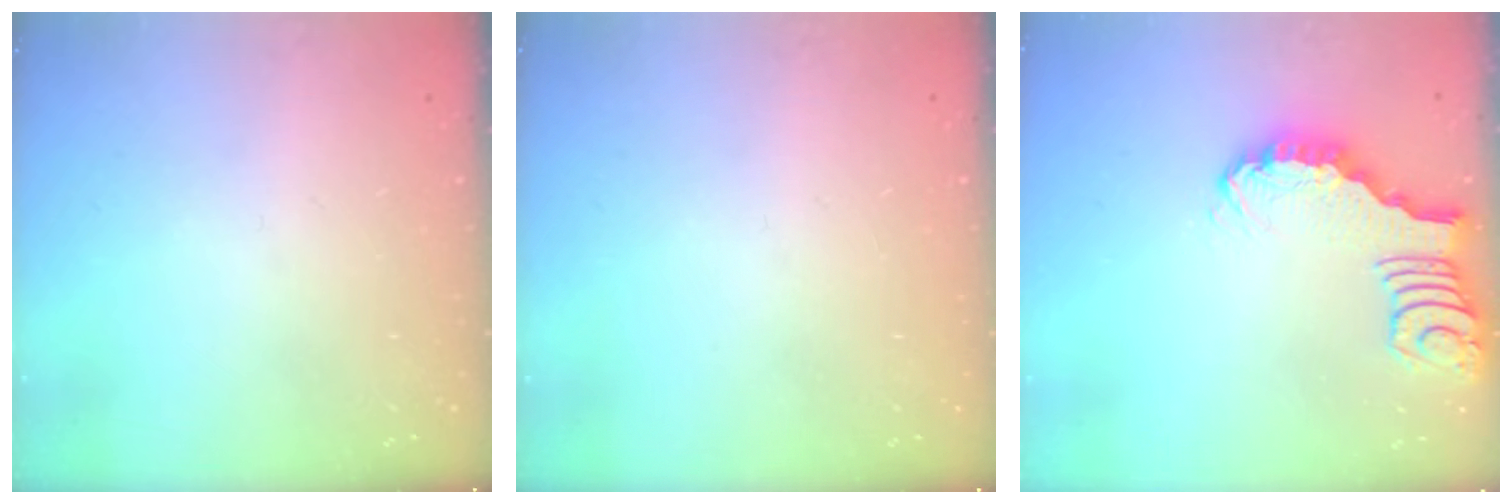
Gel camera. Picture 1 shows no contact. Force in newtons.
{"total": 0.0}
{"total": 2.8, "press": 2.8, "slide": 0.4}